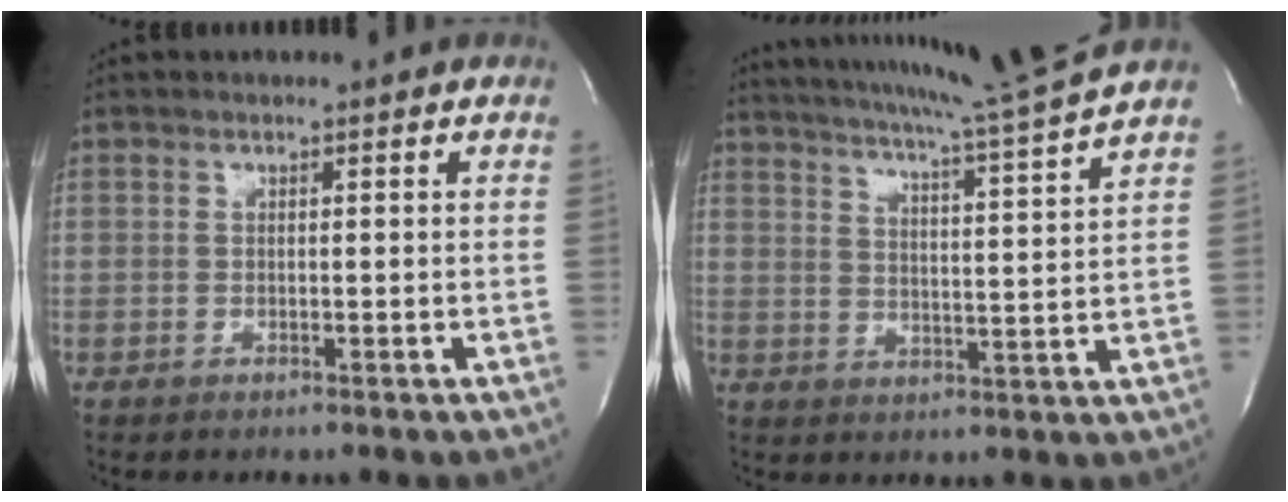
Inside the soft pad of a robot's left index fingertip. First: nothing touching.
{"total": 15.8, "force": [14.0, -2.8, 6.6], "torque": [-0.117, -0.044, 0.195]}